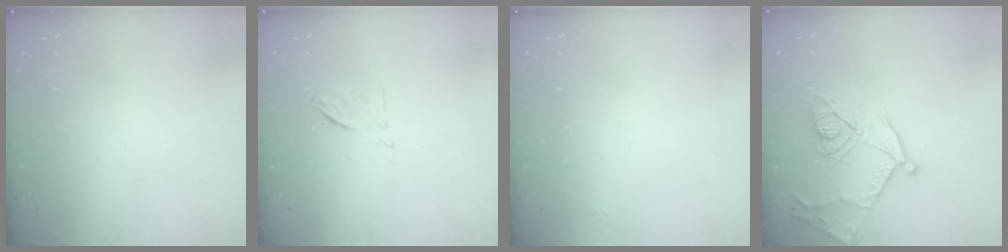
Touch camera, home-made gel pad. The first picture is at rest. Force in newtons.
{"total": 6.6, "press": 6.5, "slide": 1.1}
{"total": 1.8, "press": 1.7, "slide": 0.1}
{"total": 16.2, "press": 16.2, "slide": 1.4}